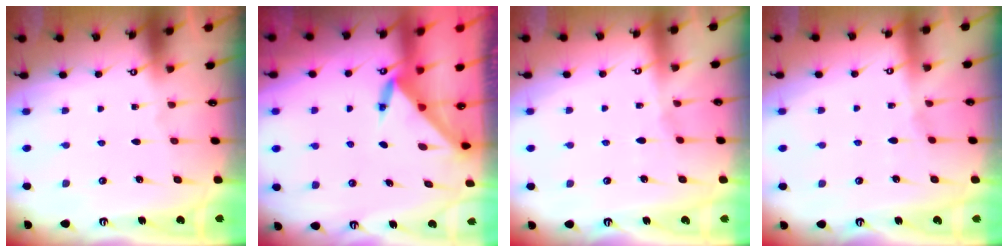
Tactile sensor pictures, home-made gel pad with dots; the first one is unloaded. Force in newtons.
{"total": 3.6, "press": 3.6, "slide": 0.3}
{"total": 2.5, "press": 2.5, "slide": 0.4}
{"total": 2.5, "press": 2.5, "slide": 0.4}